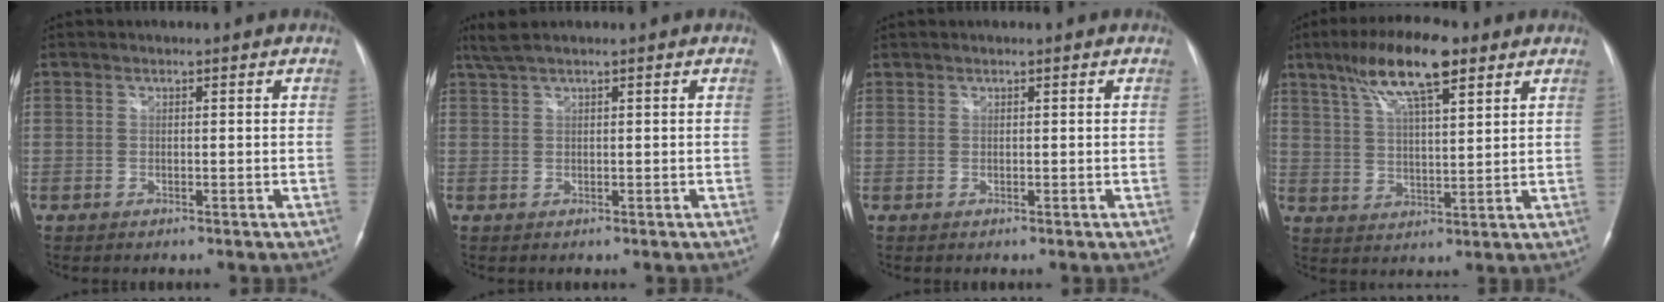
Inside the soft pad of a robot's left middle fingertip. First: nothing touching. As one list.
[{"total": 2.9, "force": [2.2, 0.0, 1.9], "torque": [-0.050, 0.021, 0.048]}, {"total": 0.0}, {"total": 12.1, "force": [7.5, 2.7, 9.2], "torque": [-0.170, 0.018, 0.131]}]